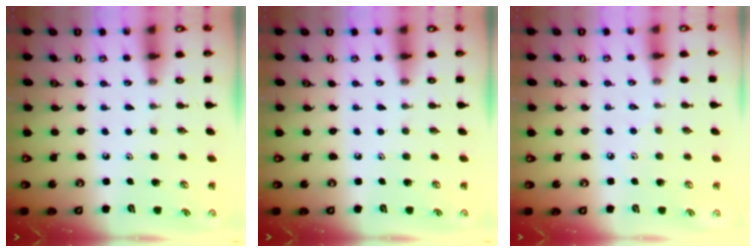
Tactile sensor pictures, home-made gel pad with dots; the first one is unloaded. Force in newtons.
{"total": 0.0}
{"total": 2.5, "press": 2.4, "slide": 0.5}